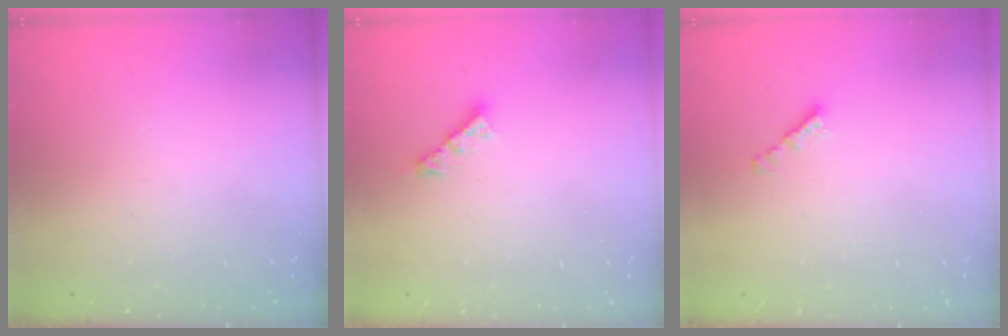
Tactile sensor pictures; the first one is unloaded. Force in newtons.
{"total": 3.4, "press": 3.3, "slide": 0.4}
{"total": 2.1, "press": 2.0, "slide": 0.7}